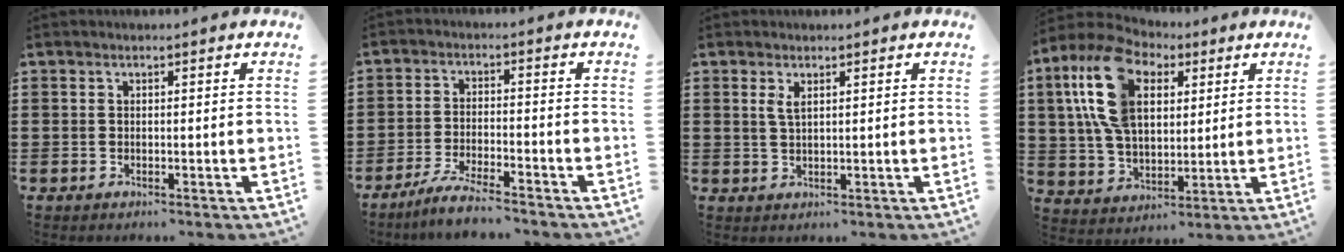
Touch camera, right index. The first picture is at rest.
{"total": 4.8, "force": [-4.4, -0.1, 1.7], "torque": [-0.043, -0.008, -0.088]}
{"total": 1.8, "force": [0.8, 0.7, 1.5], "torque": [-0.033, 0.003, 0.014]}
{"total": 14.0, "force": [5.3, 8.2, 10.0], "torque": [-0.251, 0.015, 0.091]}